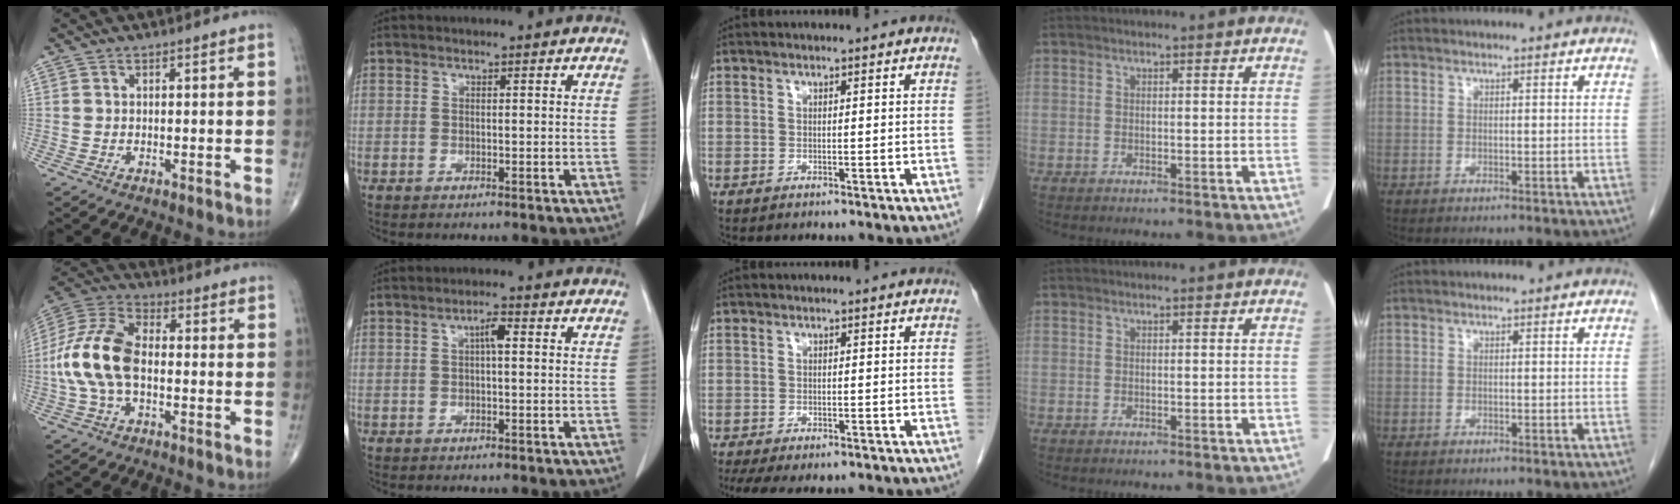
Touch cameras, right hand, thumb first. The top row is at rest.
{"thumb": {"total": 14.3, "force": [-1.5, 8.1, 11.7], "torque": [-0.252, 0.035, -0.033]}, "index": {"total": 2.4, "force": [0.4, 0.5, 2.3], "torque": [-0.041, 0.005, 0.007]}, "middle": {"total": 7.8, "force": [-5.9, 3.1, 4.1], "torque": [-0.070, -0.009, -0.084]}}